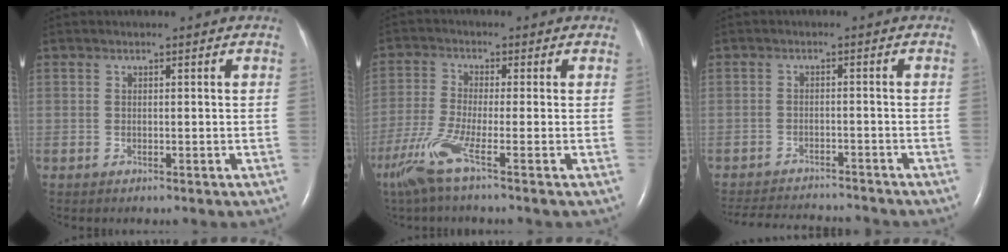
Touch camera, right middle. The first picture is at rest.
{"total": 6.8, "force": [-4.0, -0.6, 5.5], "torque": [-0.125, -0.024, -0.087]}
{"total": 11.7, "force": [-11.1, 1.7, 3.2], "torque": [-0.063, -0.001, -0.153]}